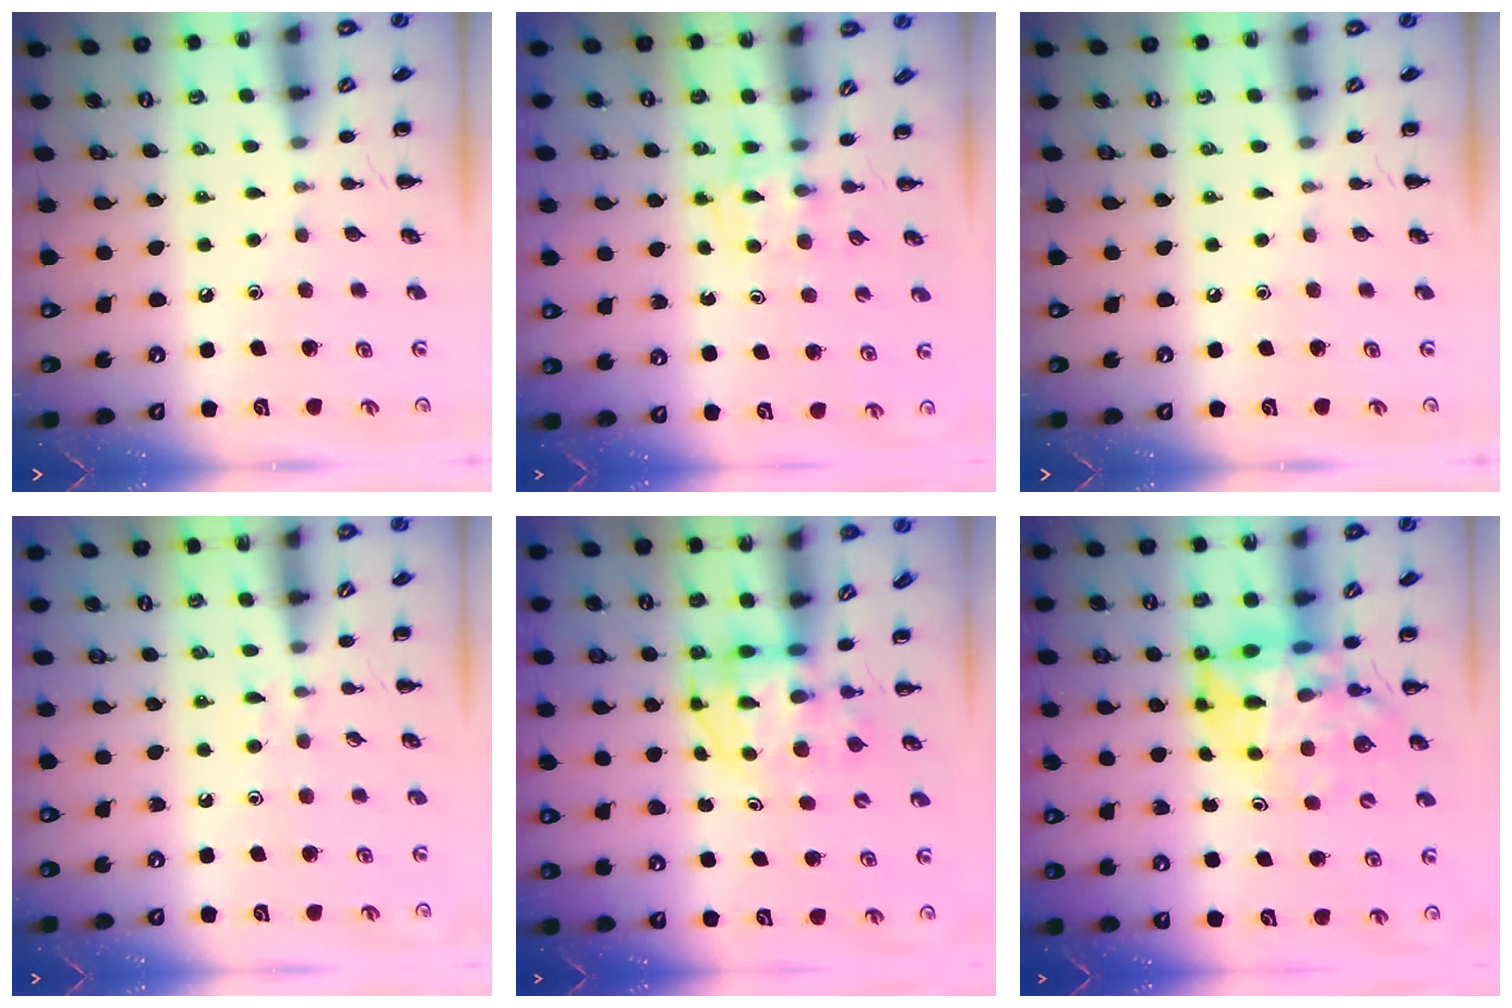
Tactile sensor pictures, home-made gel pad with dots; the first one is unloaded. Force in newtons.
{"total": 2.5, "press": 2.2, "slide": 1.3}
{"total": 0.0}
{"total": 3.1, "press": 2.8, "slide": 1.3}
{"total": 3.8, "press": 3.7, "slide": 0.7}
{"total": 7.8, "press": 7.5, "slide": 2.2}